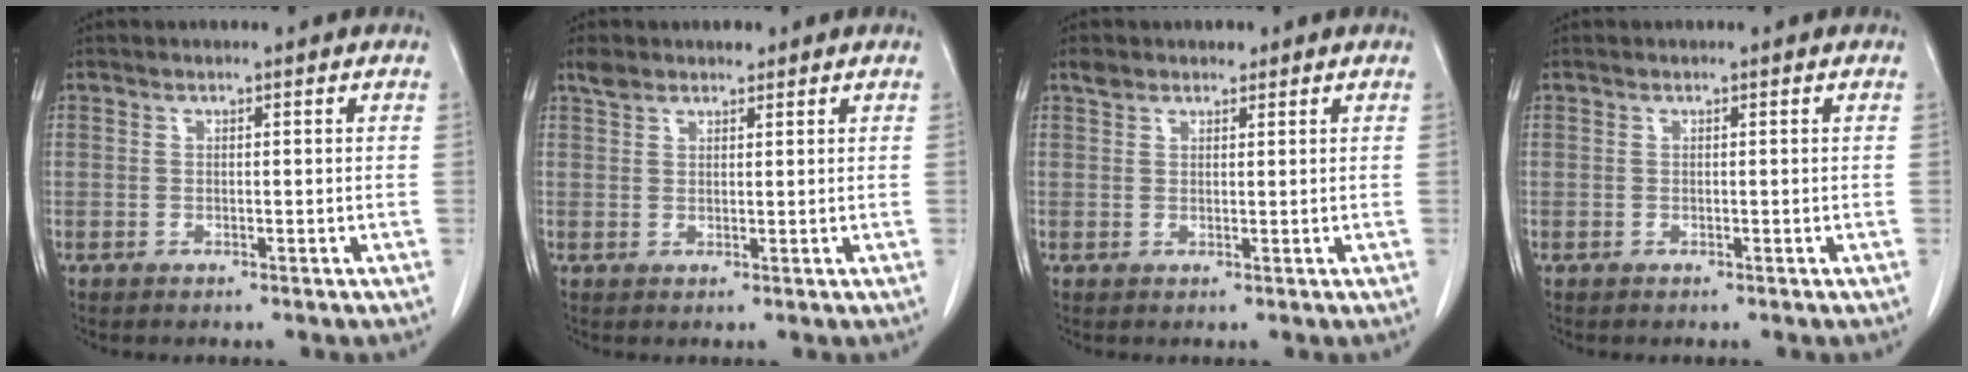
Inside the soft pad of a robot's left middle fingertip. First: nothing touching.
{"total": 2.8, "force": [2.3, 1.4, 0.8], "torque": [-0.019, 0.013, 0.041]}
{"total": 2.2, "force": [1.7, 1.3, 0.5], "torque": [-0.011, 0.010, 0.029]}
{"total": 0.0}